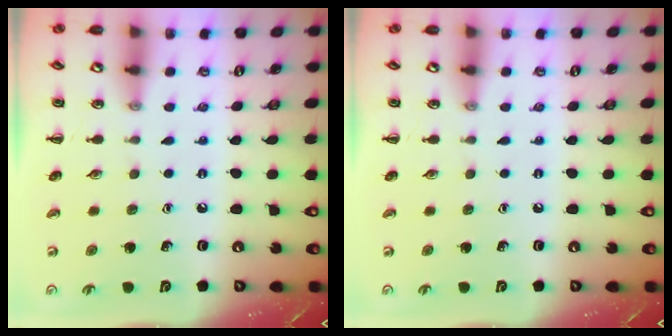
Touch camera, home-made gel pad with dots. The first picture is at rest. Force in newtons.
{"total": 0.0}